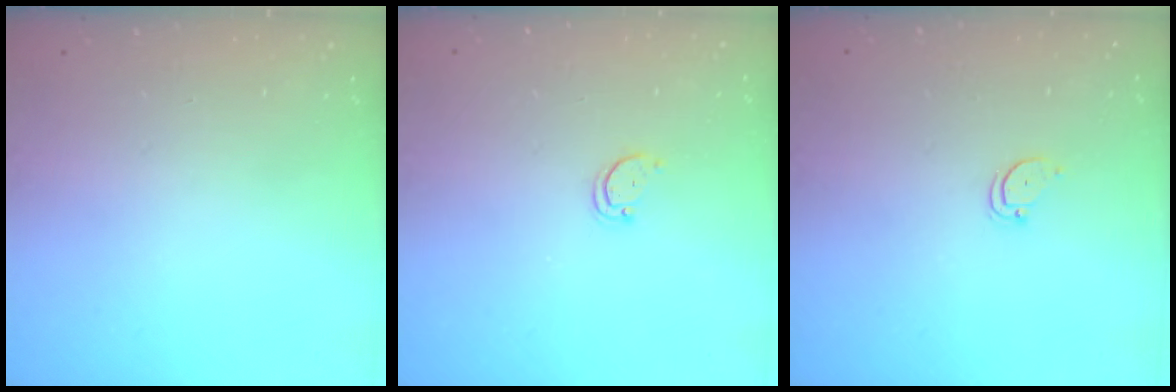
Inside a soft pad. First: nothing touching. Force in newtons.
{"total": 2.8, "press": 2.7, "slide": 0.3}
{"total": 2.3, "press": 2.3, "slide": 0.2}